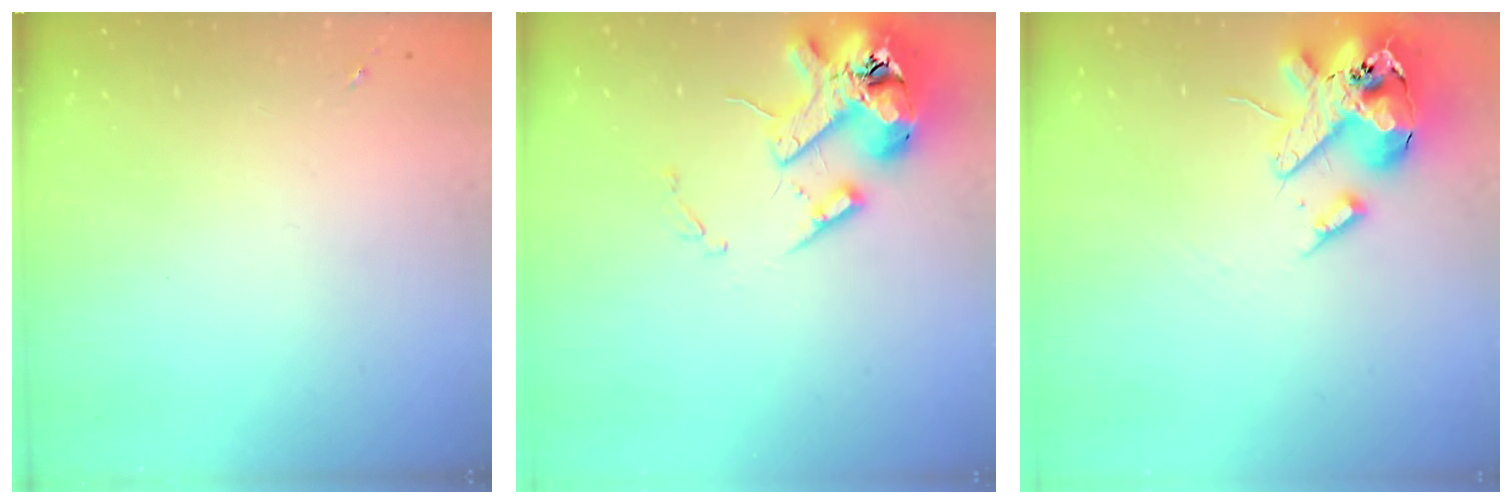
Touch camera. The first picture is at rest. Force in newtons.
{"total": 14.5, "press": 14.3, "slide": 2.0}
{"total": 17.7, "press": 17.4, "slide": 2.9}